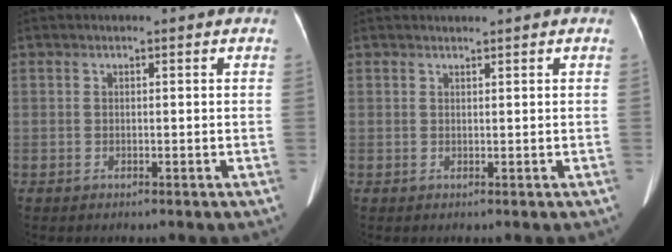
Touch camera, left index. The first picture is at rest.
{"total": 0.7, "force": [0.7, -0.2, 0.0], "torque": [-0.006, 0.004, 0.017]}